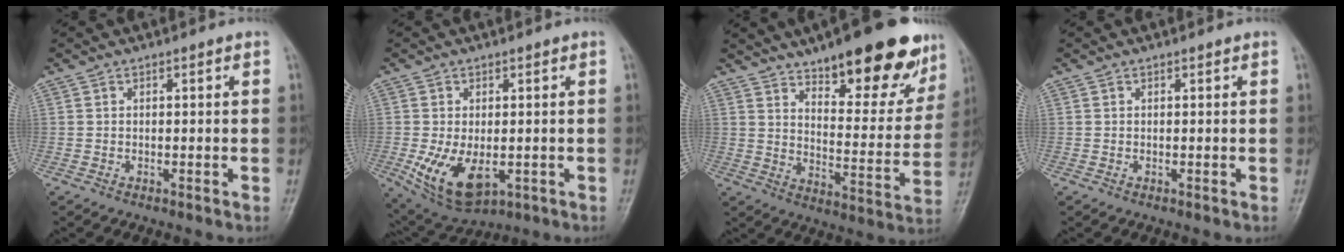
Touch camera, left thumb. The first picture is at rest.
{"total": 9.8, "force": [-1.9, 5.7, 7.7], "torque": [-0.135, -0.016, -0.016]}
{"total": 22.1, "force": [14.7, 7.8, 14.4], "torque": [-0.146, -0.067, 0.214]}
{"total": 0.0}